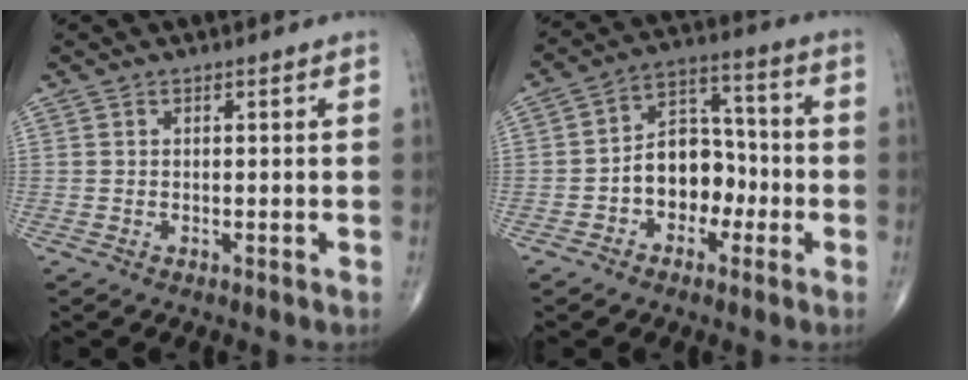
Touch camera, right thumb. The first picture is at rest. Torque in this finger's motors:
{"motor_torque": [-0.17, 0.33, 0.08, -0.26, 0.06]}